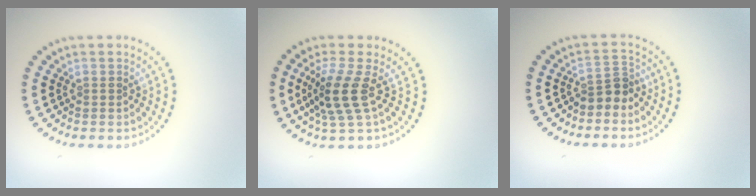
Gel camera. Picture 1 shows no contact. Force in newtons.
{"total": 3.5, "press": 2.7, "slide": 2.3}
{"total": 2.3, "press": 1.7, "slide": 1.6}